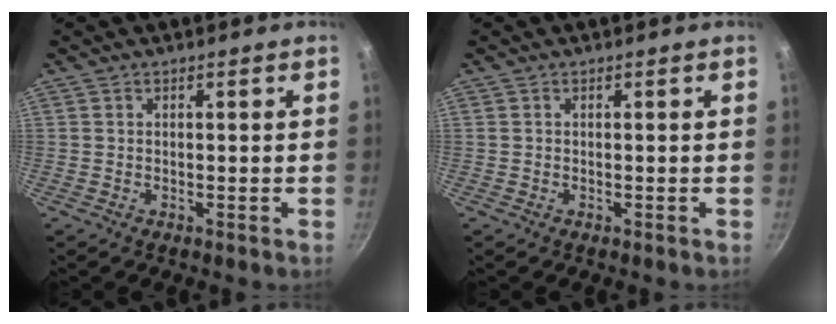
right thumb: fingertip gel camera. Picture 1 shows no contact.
{"total": 0.0}